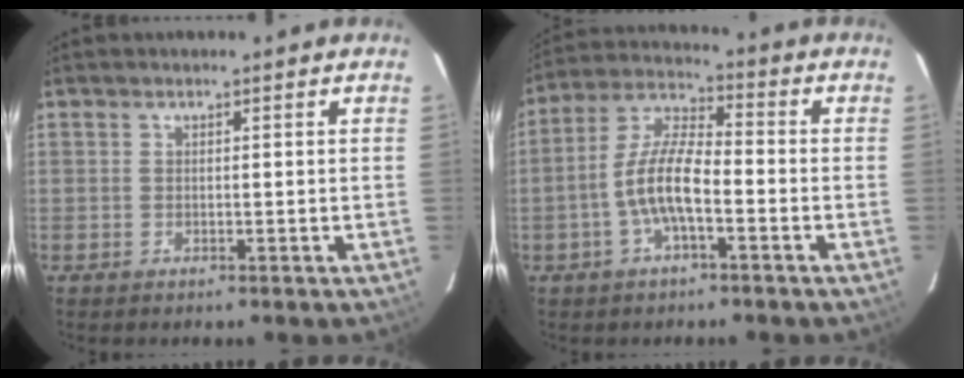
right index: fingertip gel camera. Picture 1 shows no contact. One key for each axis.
{"total": 9.5, "fx": -3.2, "fy": 2.9, "fz": 8.4, "tx": -0.181, "ty": 0.010, "tz": -0.062}